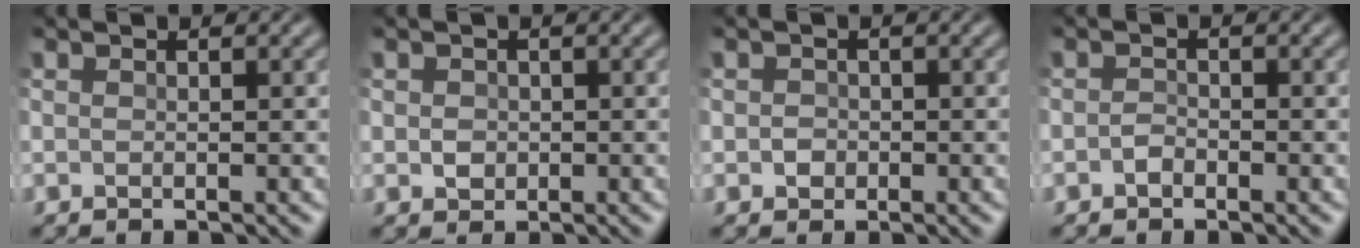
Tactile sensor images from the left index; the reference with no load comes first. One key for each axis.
{"total": 1.1, "fx": 0.2, "fy": 1.1, "fz": 0.3, "tx": -0.004, "ty": 0.003, "tz": 0.002}
{"total": 0.9, "fx": -0.1, "fy": 0.9, "fz": 0.1, "tx": 0.002, "ty": 0.003, "tz": -0.004}
{"total": 0.7, "fx": -0.4, "fy": 0.4, "fz": 0.2, "tx": -0.005, "ty": 0.007, "tz": -0.010}